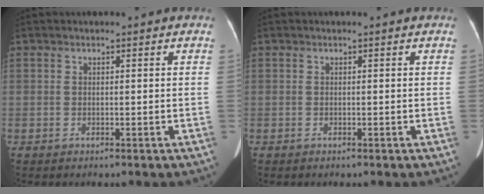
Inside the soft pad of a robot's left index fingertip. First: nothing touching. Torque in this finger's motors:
{"motor_torque": [-0.05, -0.02, 0.00, 0.01]}